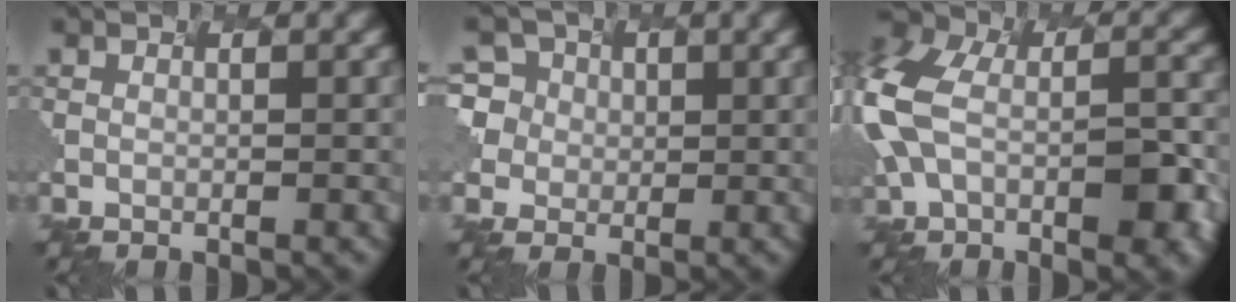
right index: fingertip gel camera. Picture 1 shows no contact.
{"total": 5.7, "force": [2.1, 5.1, 1.5], "torque": [-0.045, 0.025, 0.032]}
{"total": 10.0, "force": [-2.6, 5.7, 7.8], "torque": [-0.200, -0.004, -0.028]}